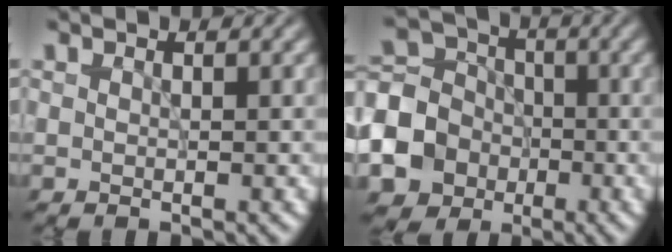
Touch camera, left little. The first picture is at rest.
{"total": 9.6, "force": [-3.2, 8.4, 3.4], "torque": [-0.088, -0.021, -0.082]}